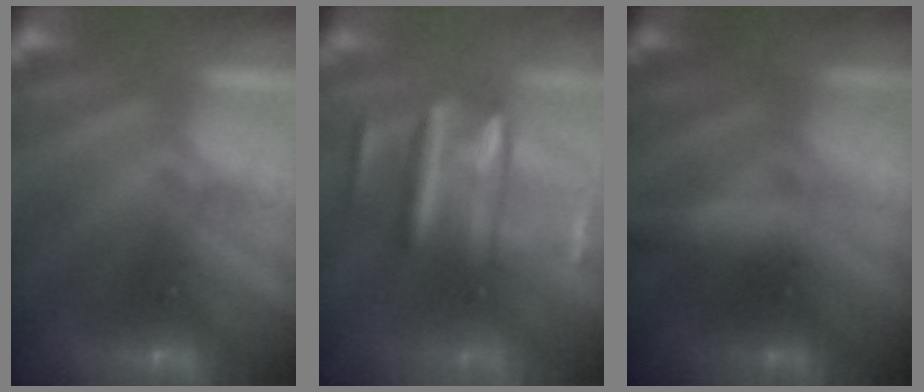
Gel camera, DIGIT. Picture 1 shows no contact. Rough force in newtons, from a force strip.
{"total": 9.4}
{"total": 2.9}